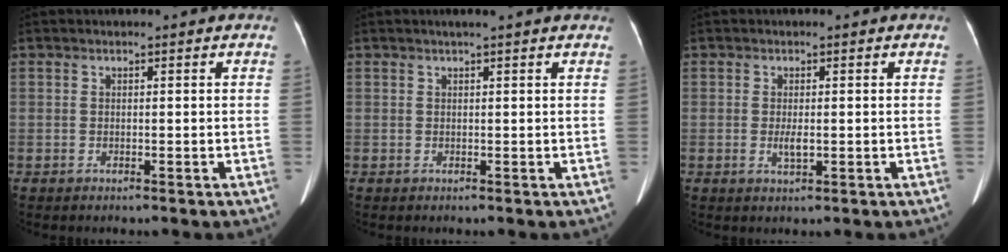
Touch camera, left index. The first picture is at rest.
{"total": 3.4, "force": [2.8, -0.1, 1.9], "torque": [-0.023, 0.022, 0.032]}
{"total": 1.9, "force": [-0.2, 0.6, 1.8], "torque": [-0.039, -0.003, -0.001]}